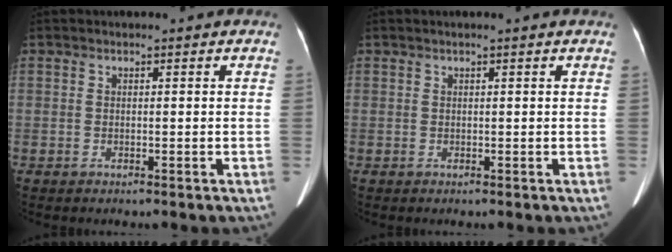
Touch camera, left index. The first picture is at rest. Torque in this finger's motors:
{"motor_torque": [0.07, 0.12, -0.01, -0.01]}